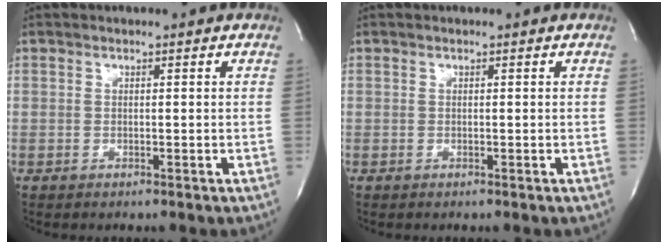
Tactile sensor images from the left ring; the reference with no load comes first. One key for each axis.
{"total": 0.0}